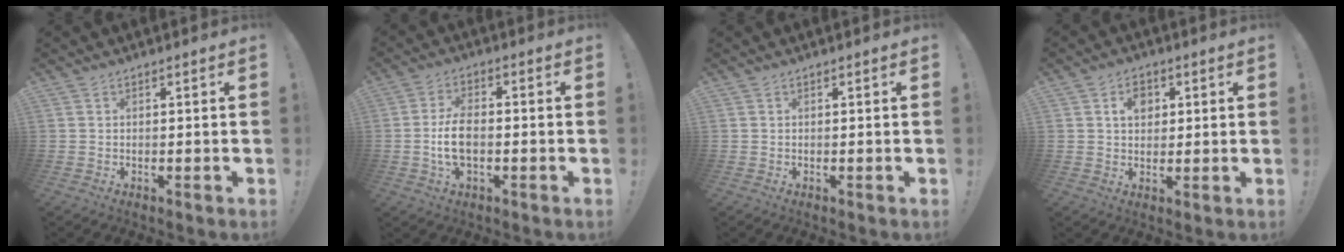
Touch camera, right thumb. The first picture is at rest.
{"total": 8.0, "force": [-1.6, 4.0, 6.7], "torque": [-0.129, -0.001, -0.028]}
{"total": 0.0}
{"total": 5.7, "force": [1.9, 4.4, 3.1], "torque": [-0.045, 0.004, 0.032]}